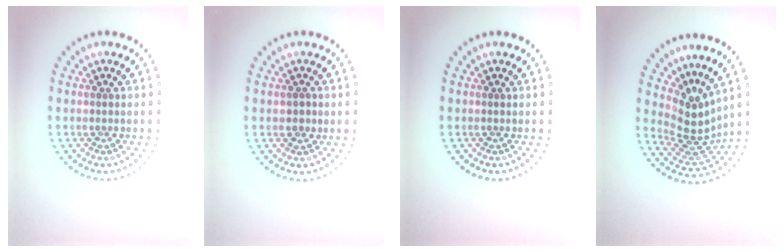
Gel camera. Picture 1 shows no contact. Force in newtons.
{"total": 0.7, "press": 0.6, "slide": 0.4}
{"total": 0.0}
{"total": 3.8, "press": 2.6, "slide": 2.7}